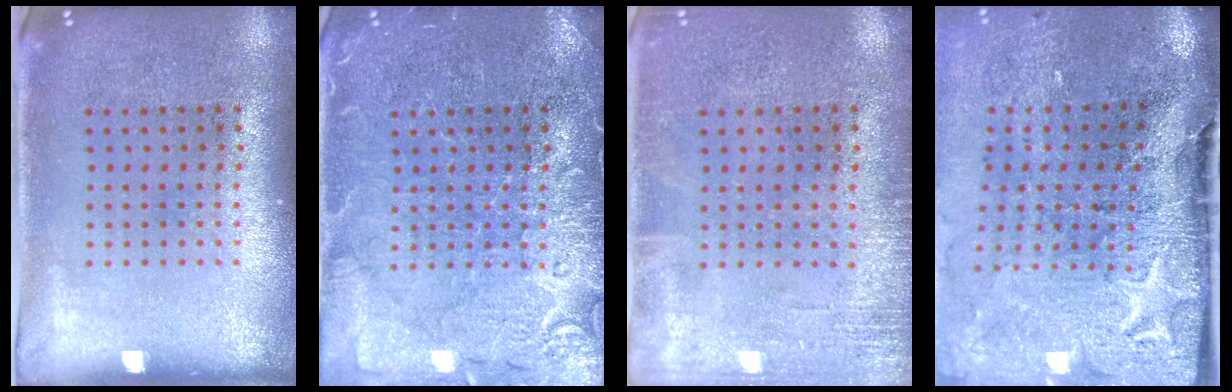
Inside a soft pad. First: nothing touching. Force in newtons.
{"total": 4.8, "press": 4.7, "slide": 0.8}
{"total": 1.9, "press": 1.9, "slide": 0.2}
{"total": 4.8, "press": 3.8, "slide": 2.9}